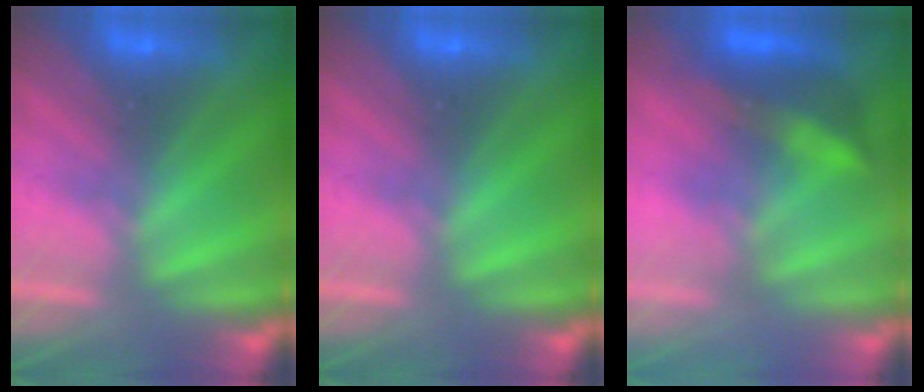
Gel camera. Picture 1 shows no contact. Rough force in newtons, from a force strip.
{"total": 0.0}
{"total": 3.5}